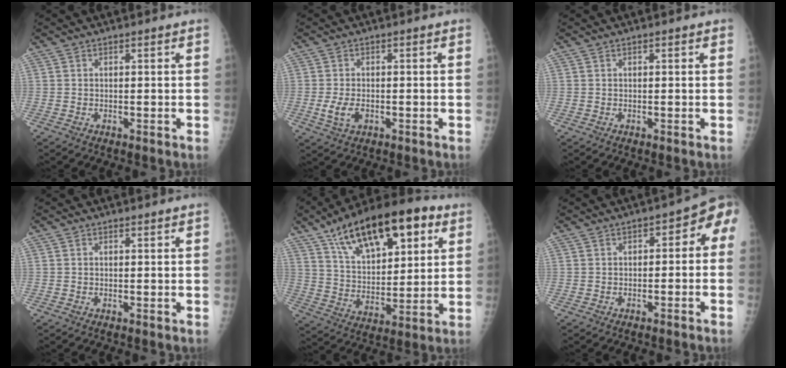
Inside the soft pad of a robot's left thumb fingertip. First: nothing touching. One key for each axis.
{"total": 4.0, "fx": -1.3, "fy": 2.4, "fz": 3.0, "tx": -0.061, "ty": 0.002, "tz": -0.020}
{"total": 0.8, "fx": 0.3, "fy": 0.3, "fz": 0.7, "tx": -0.010, "ty": 0.003, "tz": 0.002}
{"total": 0.0}
{"total": 22.4, "fx": 11.5, "fy": 10.3, "fz": 16.3, "tx": -0.230, "ty": -0.021, "tz": 0.194}
{"total": 5.6, "fx": -1.7, "fy": 3.3, "fz": 4.2, "tx": -0.028, "ty": 0.041, "tz": -0.031}